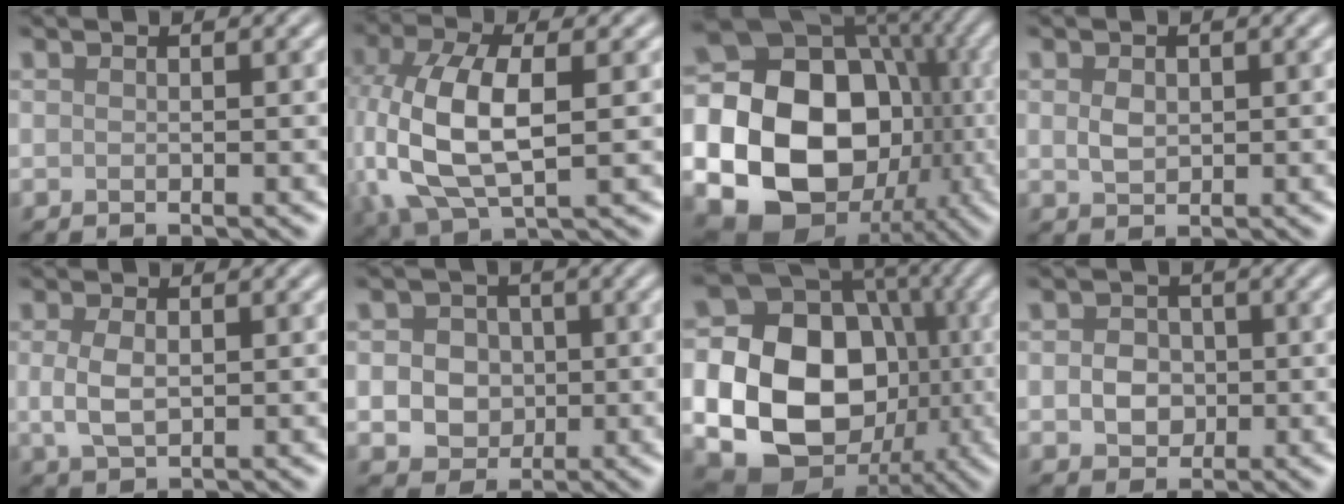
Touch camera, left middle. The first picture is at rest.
{"total": 9.3, "force": [0.2, 4.7, 8.0], "torque": [-0.182, 0.001, 0.003]}
{"total": 24.5, "force": [-4.0, 21.2, 11.7], "torque": [-0.224, -0.021, -0.109]}
{"total": 1.7, "force": [0.3, 1.3, 1.1], "torque": [-0.023, 0.000, 0.007]}
{"total": 2.7, "force": [0.2, 1.6, 2.1], "torque": [-0.052, -0.002, 0.004]}
{"total": 5.3, "force": [0.1, 4.7, 2.5], "torque": [-0.027, 0.020, -0.019]}
{"total": 20.2, "force": [-2.5, 17.3, 10.1], "torque": [-0.201, -0.013, -0.083]}
{"total": 2.9, "force": [-0.2, 2.5, 1.5], "torque": [-0.022, -0.001, -0.009]}